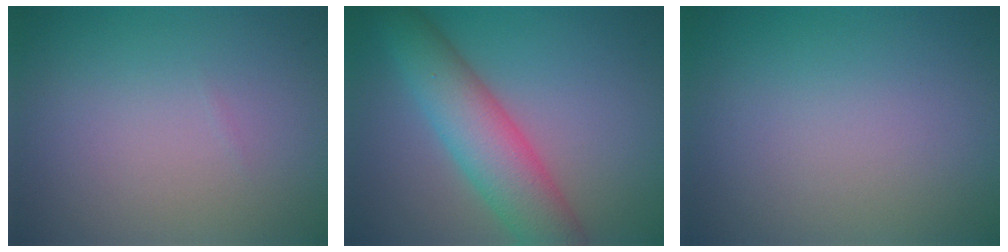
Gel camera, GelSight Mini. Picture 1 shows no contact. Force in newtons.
{"total": 6.8, "press": 6.8, "slide": 0.3}
{"total": 0.0}